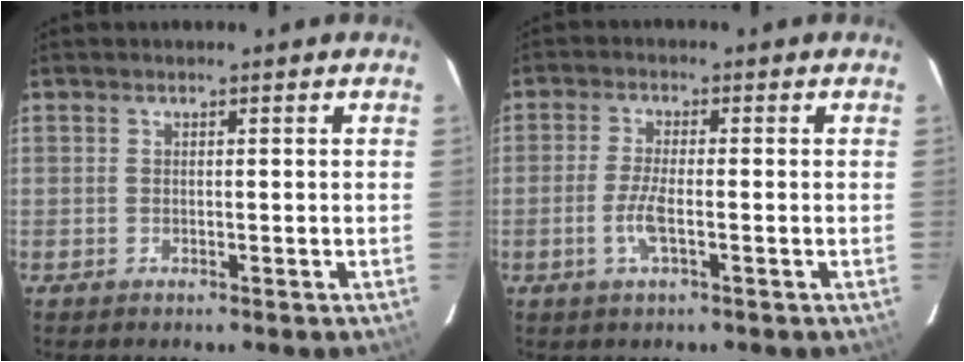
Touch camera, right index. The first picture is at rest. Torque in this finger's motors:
{"motor_torque": [-0.20, -0.08, -0.02, 0.00]}